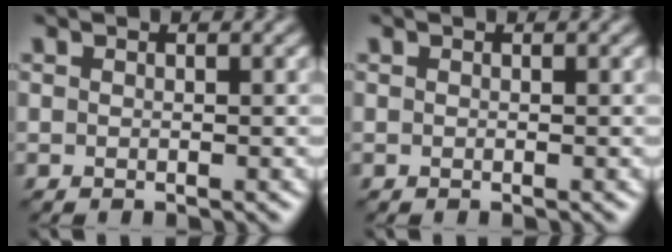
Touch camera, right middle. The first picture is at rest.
{"total": 0.0}